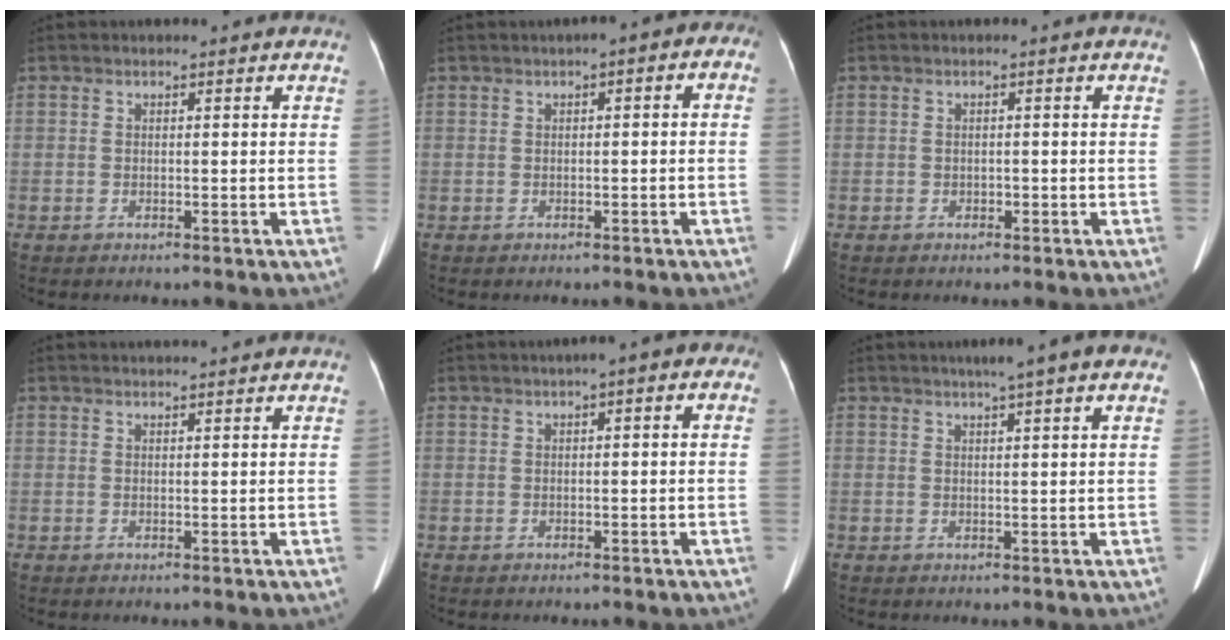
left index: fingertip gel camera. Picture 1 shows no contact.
{"total": 3.6, "force": [0.4, 1.4, 3.4], "torque": [-0.034, 0.028, -0.003]}
{"total": 0.7, "force": [-0.3, 0.6, 0.3], "torque": [-0.004, 0.002, -0.005]}
{"total": 2.1, "force": [2.0, -0.5, 0.6], "torque": [-0.006, 0.015, 0.035]}
{"total": 4.0, "force": [1.2, 1.1, 3.7], "torque": [-0.041, 0.022, 0.007]}
{"total": 6.3, "force": [3.9, 0.4, 5.0], "torque": [-0.064, 0.028, 0.046]}